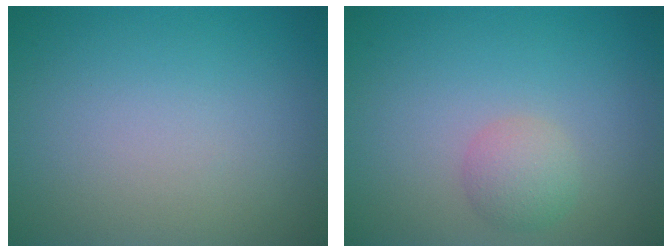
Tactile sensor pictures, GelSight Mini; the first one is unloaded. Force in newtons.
{"total": 2.1, "press": 2.1, "slide": 0.2}